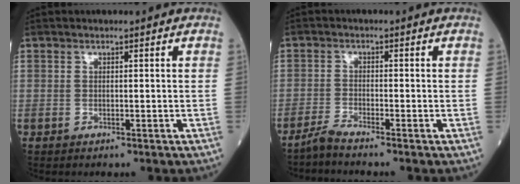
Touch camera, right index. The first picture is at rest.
{"total": 2.4, "force": [-2.3, -0.6, 0.6], "torque": [-0.018, -0.009, -0.051]}